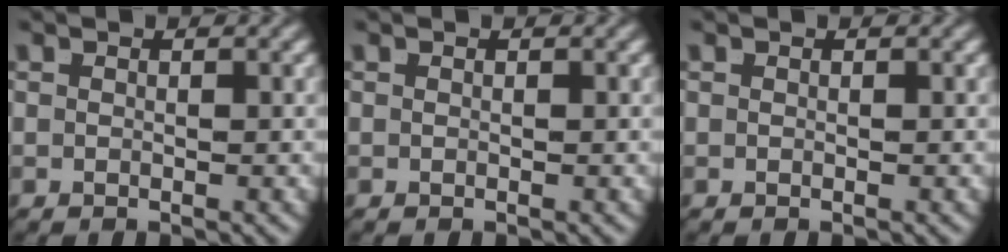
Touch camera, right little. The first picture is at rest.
{"total": 0.0}
{"total": 0.0}